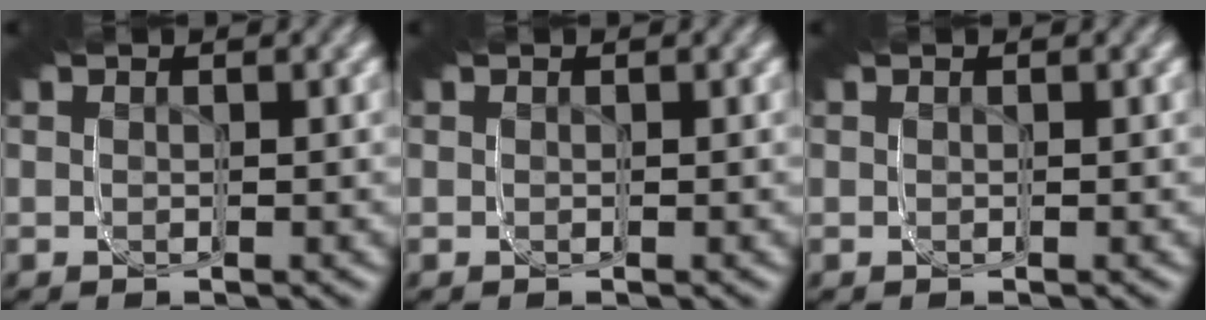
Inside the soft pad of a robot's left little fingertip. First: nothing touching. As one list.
[{"total": 0.0}, {"total": 0.0}]